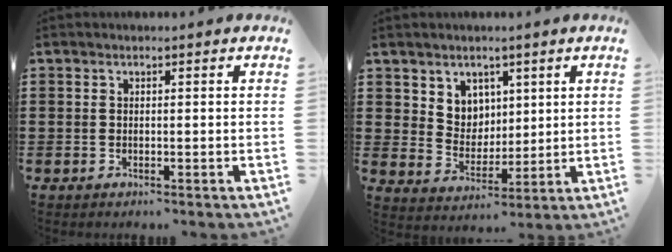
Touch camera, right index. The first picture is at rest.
{"total": 5.5, "force": [3.4, 4.4, 0.4], "torque": [-0.035, 0.001, 0.064]}